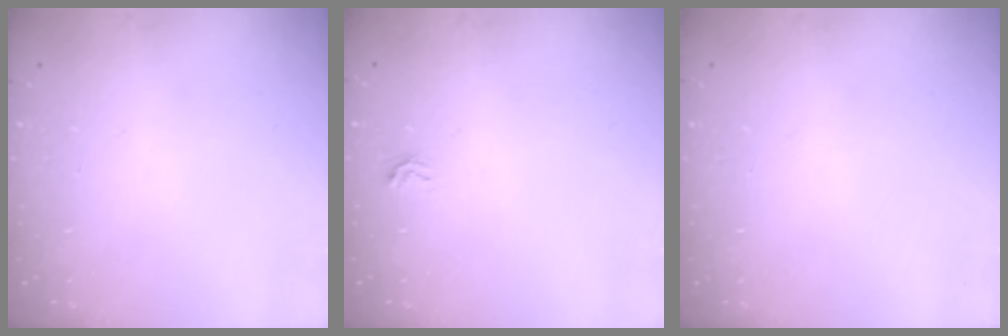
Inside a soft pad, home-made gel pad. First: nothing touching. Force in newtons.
{"total": 2.7, "press": 2.7, "slide": 0.4}
{"total": 0.0}